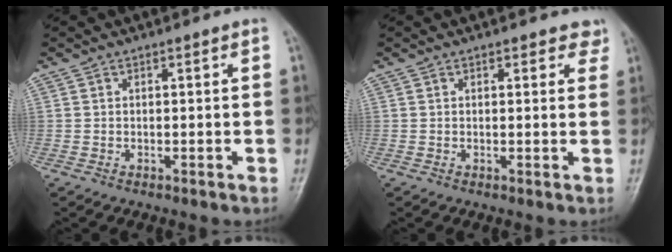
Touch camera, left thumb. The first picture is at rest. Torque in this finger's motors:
{"motor_torque": [-0.13, -0.11, -0.49, -0.06, 0.04]}